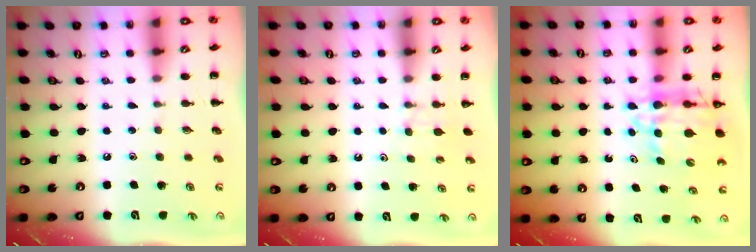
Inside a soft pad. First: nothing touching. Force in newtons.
{"total": 4.2, "press": 3.9, "slide": 1.4}
{"total": 10.2, "press": 9.6, "slide": 3.5}